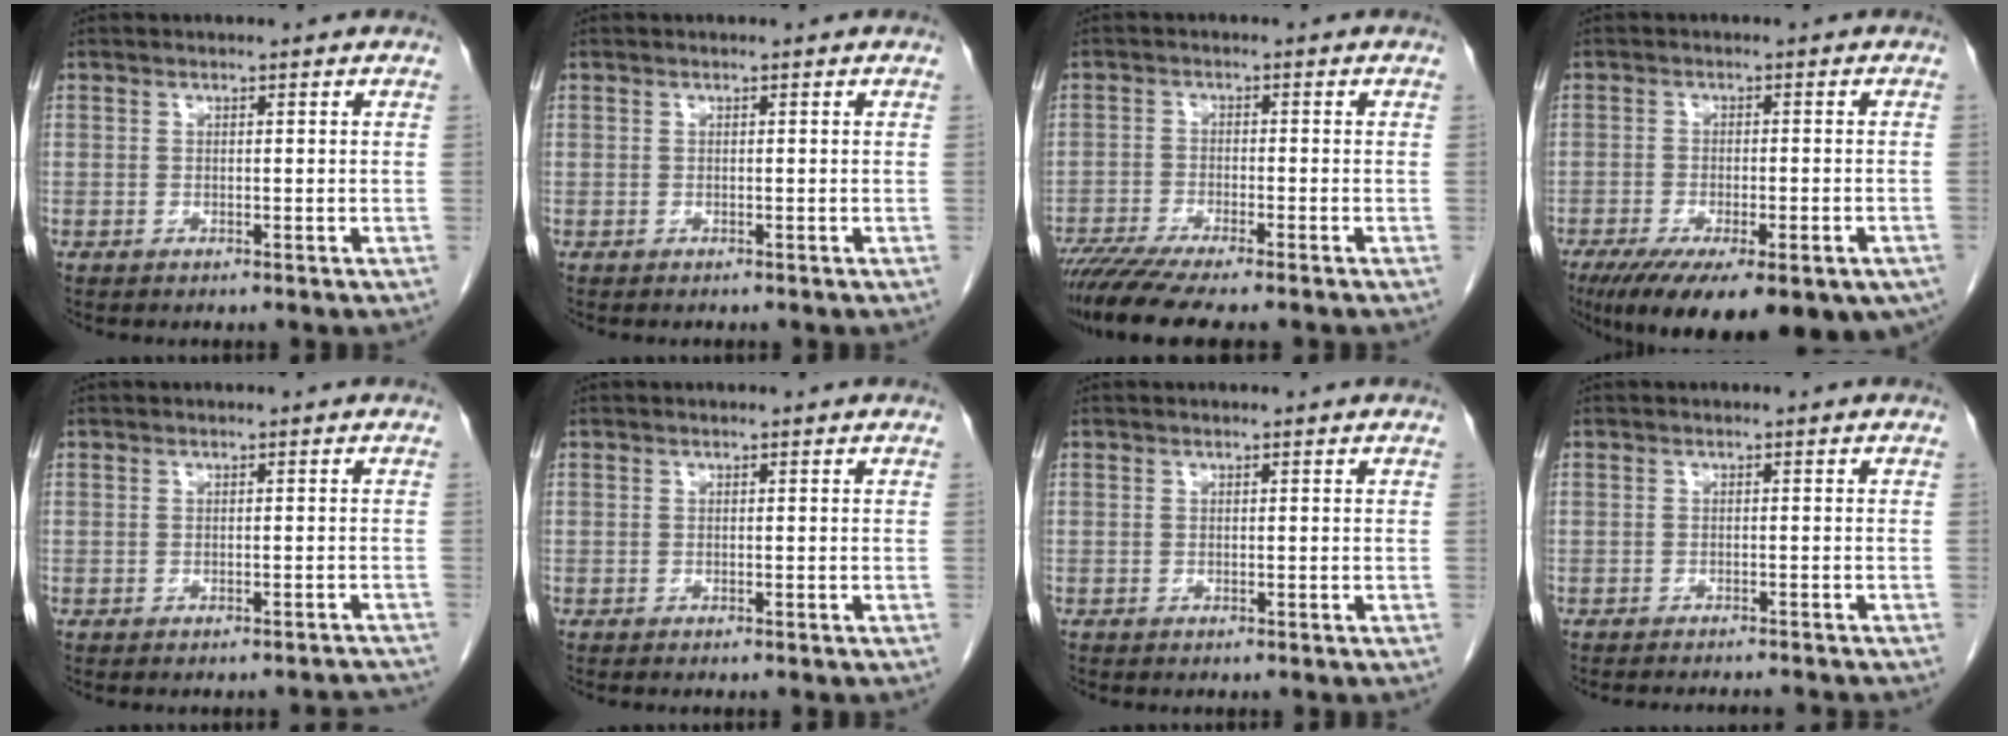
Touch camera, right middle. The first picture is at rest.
{"total": 0.0}
{"total": 9.9, "force": [-8.2, 0.3, 5.6], "torque": [-0.092, -0.023, -0.135]}
{"total": 21.1, "force": [-13.9, 6.2, 14.7], "torque": [-0.195, -0.040, -0.180]}
{"total": 4.3, "force": [-4.1, 0.7, 0.9], "torque": [-0.007, -0.006, -0.041]}
{"total": 0.6, "force": [-0.5, -0.1, 0.3], "torque": [-0.005, -0.002, -0.005]}
{"total": 0.0}
{"total": 6.8, "force": [-6.4, 0.3, 2.1], "torque": [-0.023, -0.013, -0.079]}